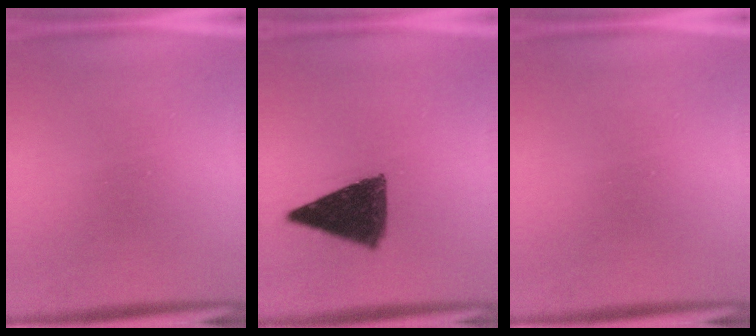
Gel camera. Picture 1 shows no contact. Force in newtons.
{"total": 9.1}
{"total": 0.0}